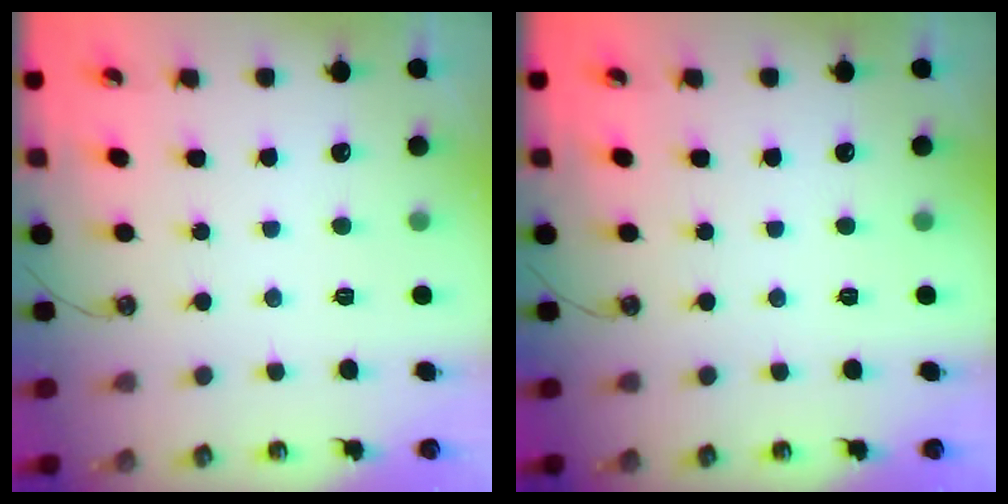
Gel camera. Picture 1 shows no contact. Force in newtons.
{"total": 0.0}